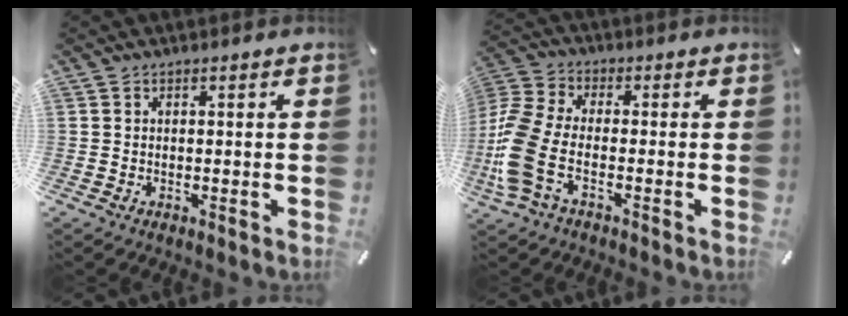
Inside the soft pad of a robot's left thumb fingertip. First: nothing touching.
{"total": 11.4, "force": [-3.7, 6.5, 8.7], "torque": [-0.210, 0.001, -0.069]}